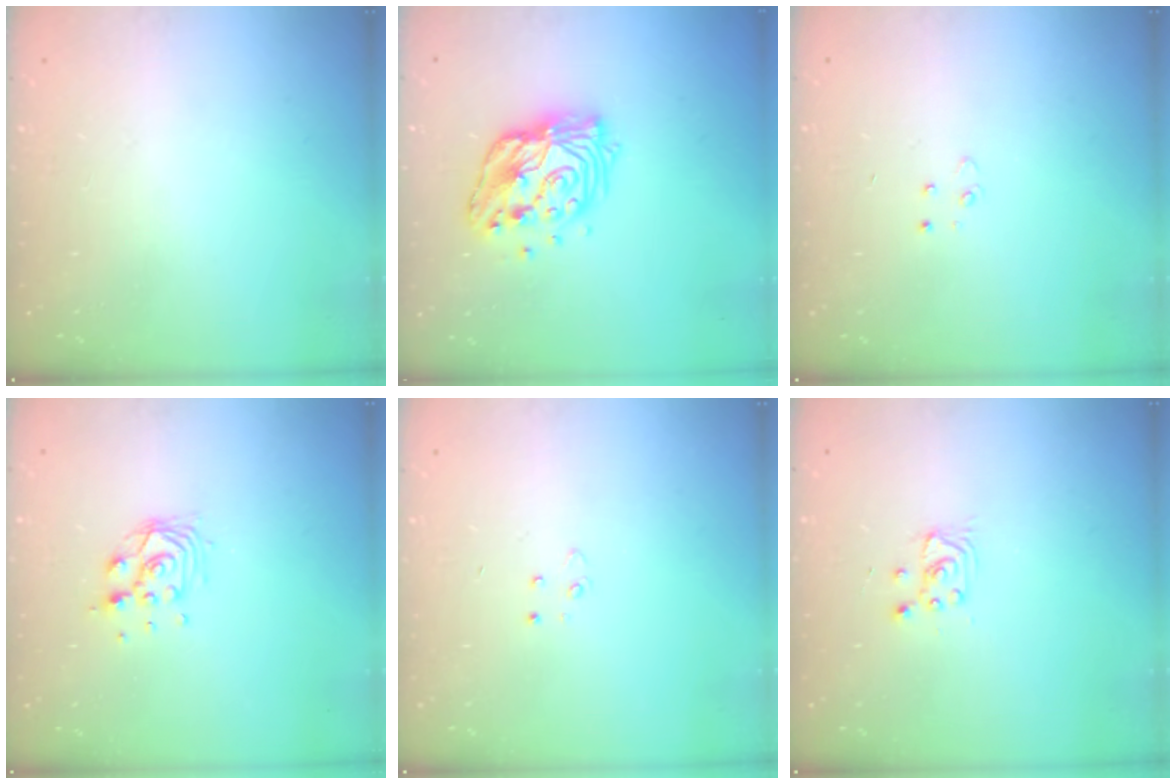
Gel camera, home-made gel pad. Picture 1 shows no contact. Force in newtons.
{"total": 14.7, "press": 14.6, "slide": 1.2}
{"total": 3.5, "press": 3.4, "slide": 0.4}
{"total": 9.4, "press": 9.2, "slide": 1.9}
{"total": 3.5, "press": 3.4, "slide": 0.4}
{"total": 2.9, "press": 2.9, "slide": 0.4}